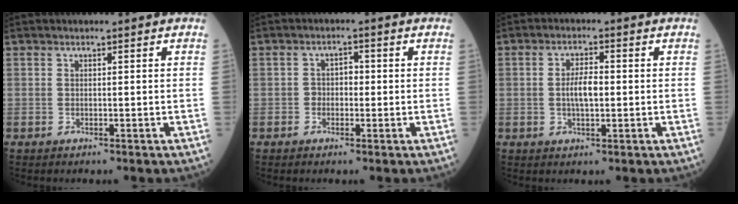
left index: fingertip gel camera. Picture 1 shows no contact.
{"total": 2.3, "force": [-0.4, 1.6, 1.5], "torque": [-0.018, 0.010, -0.011]}
{"total": 4.0, "force": [-0.2, 1.3, 3.7], "torque": [-0.075, 0.003, -0.007]}